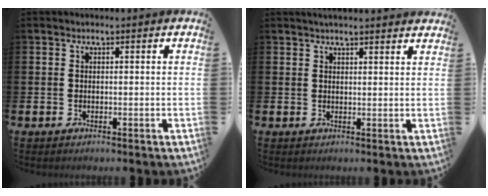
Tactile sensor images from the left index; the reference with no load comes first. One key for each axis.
{"total": 2.3, "fx": 2.3, "fy": -0.1, "fz": 0.3, "tx": -0.009, "ty": -0.007, "tz": 0.042}